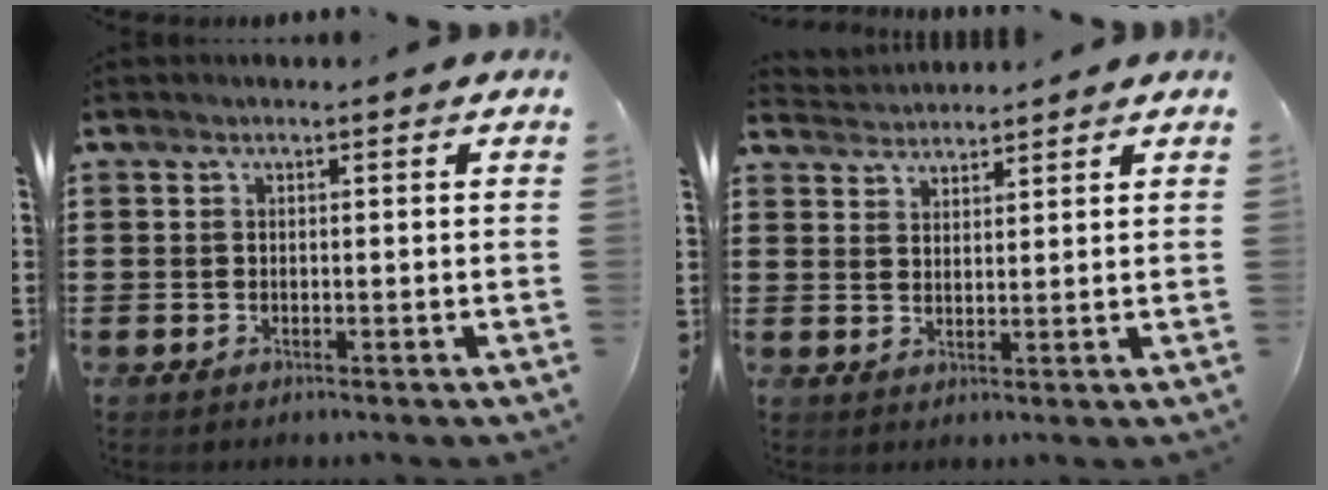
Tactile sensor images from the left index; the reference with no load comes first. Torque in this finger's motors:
{"motor_torque": [0.45, 0.43, -0.29, -0.04]}